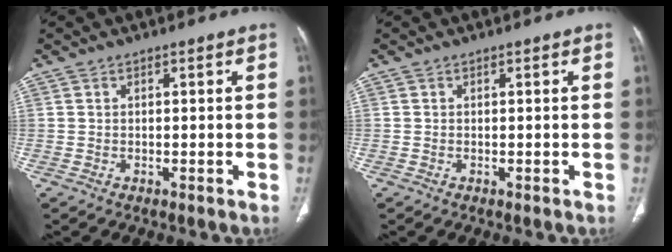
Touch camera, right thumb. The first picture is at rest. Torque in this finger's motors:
{"motor_torque": [0.02, -0.11, 0.08, 0.35, -0.01]}